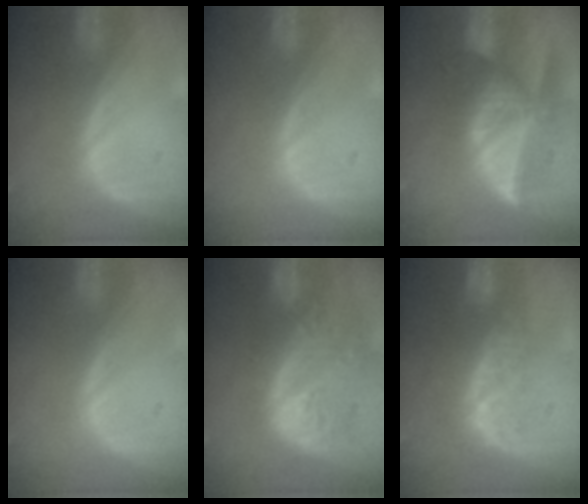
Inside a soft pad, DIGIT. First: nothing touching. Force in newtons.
{"total": 0.0}
{"total": 8.4, "press": 7.9, "slide": 2.9}
{"total": 0.0}
{"total": 11.9, "press": 10.5, "slide": 5.6}
{"total": 8.3, "press": 7.2, "slide": 4.1}